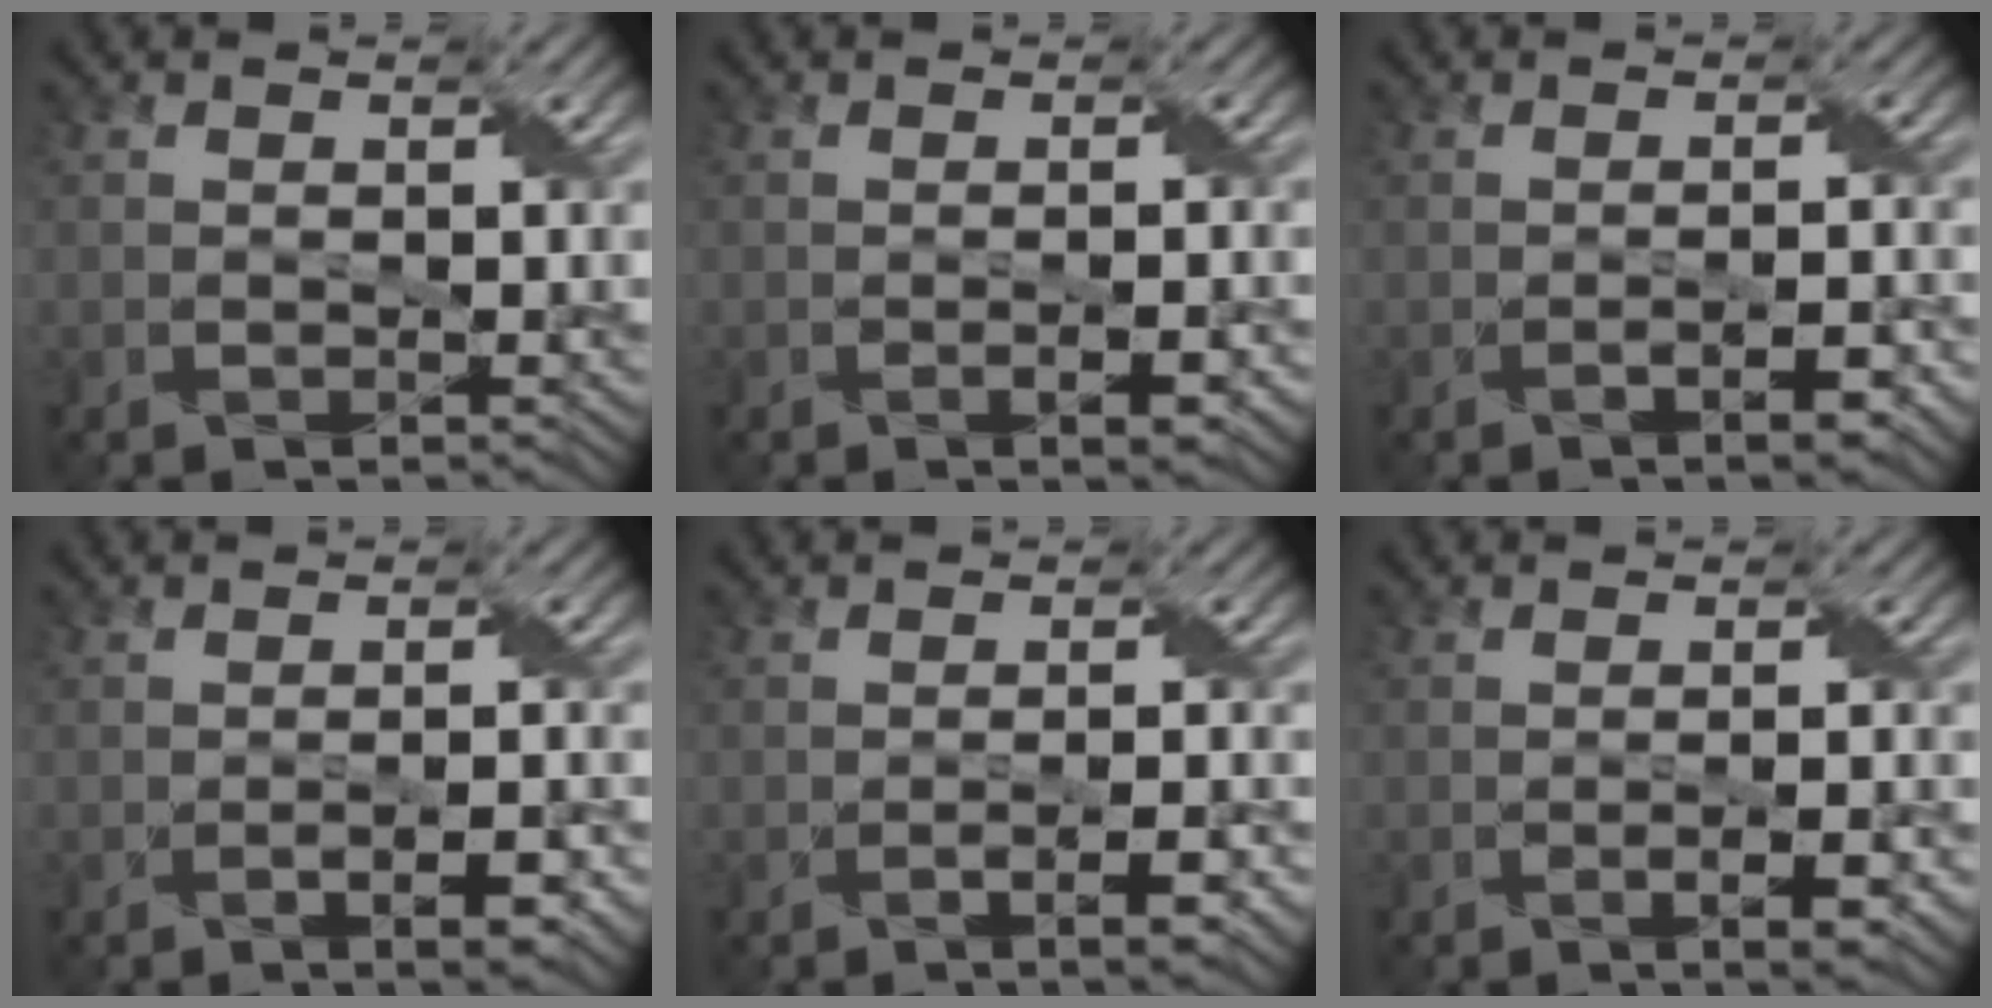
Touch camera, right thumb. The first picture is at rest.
{"total": 2.0, "force": [-0.8, 0.5, 1.7], "torque": [-0.030, 0.000, -0.009]}
{"total": 2.2, "force": [-1.2, 0.5, 1.8], "torque": [-0.032, 0.002, -0.018]}
{"total": 2.8, "force": [-1.3, 0.7, 2.4], "torque": [-0.041, 0.000, -0.017]}
{"total": 2.5, "force": [-1.3, 0.4, 2.1], "torque": [-0.037, 0.003, -0.020]}
{"total": 2.6, "force": [-1.2, 0.6, 2.2], "torque": [-0.039, 0.000, -0.015]}